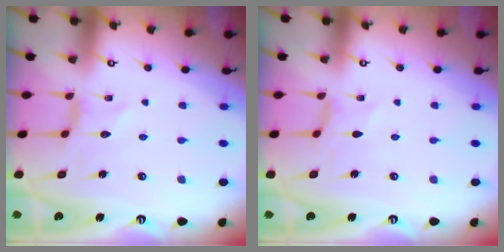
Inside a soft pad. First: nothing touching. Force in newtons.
{"total": 0.0}